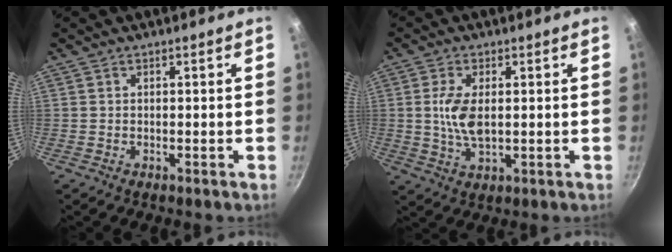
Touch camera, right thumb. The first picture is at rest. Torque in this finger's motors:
{"motor_torque": [0.70, 1.18, 0.89, 0.61, 0.25]}